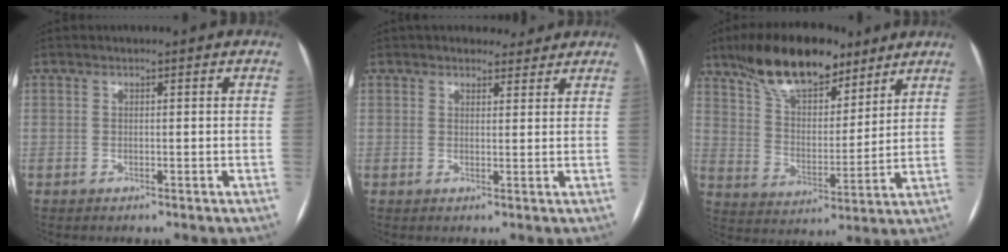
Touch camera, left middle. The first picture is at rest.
{"total": 3.9, "force": [3.5, 1.6, 0.6], "torque": [0.000, 0.007, 0.042]}
{"total": 16.3, "force": [11.9, 6.3, 9.2], "torque": [-0.161, 0.020, 0.209]}